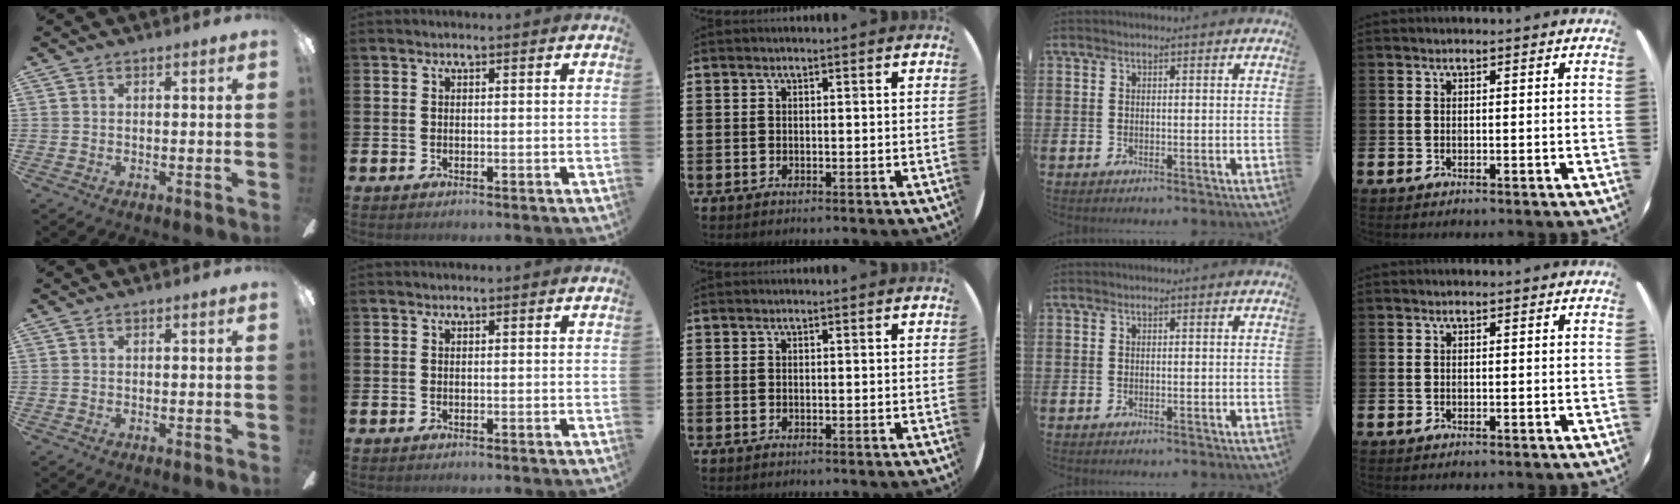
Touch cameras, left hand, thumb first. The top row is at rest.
{}